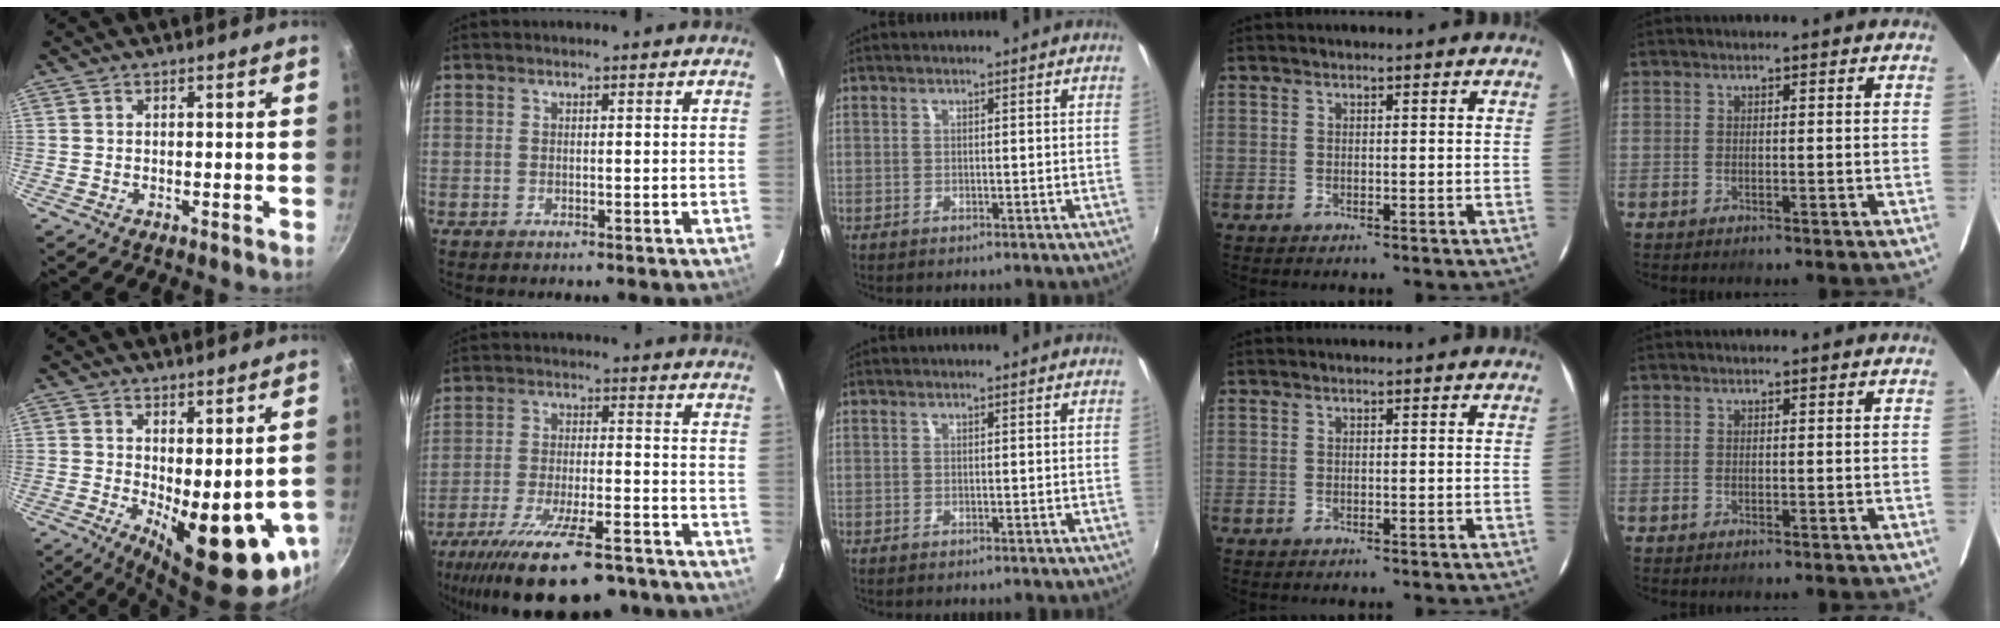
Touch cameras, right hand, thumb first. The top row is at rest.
{"thumb": {"total": 14.1, "force": [-1.1, 5.5, 12.9], "torque": [-0.150, -0.022, 0.003]}, "index": {"total": 21.6, "force": [-16.5, 6.1, 12.6], "torque": [-0.241, -0.047, -0.247]}}